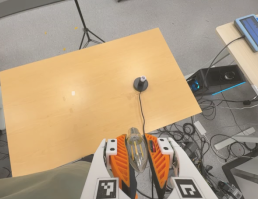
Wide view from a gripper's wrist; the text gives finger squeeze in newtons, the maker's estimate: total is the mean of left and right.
{"total": 21.8, "left": 23.5, "right": 20.1}